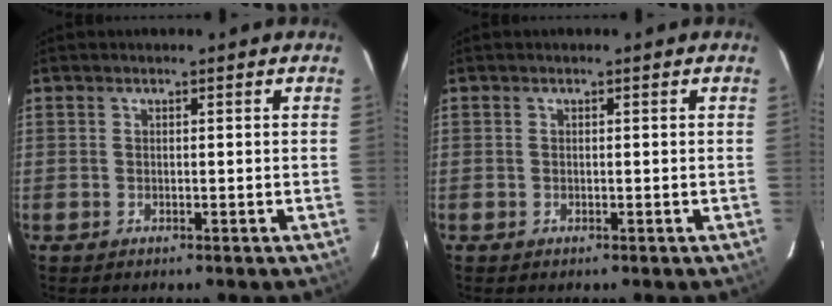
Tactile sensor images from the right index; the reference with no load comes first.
{"total": 0.0}